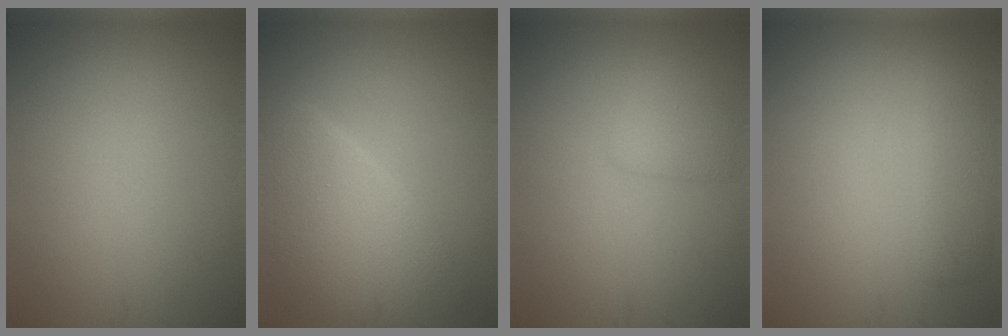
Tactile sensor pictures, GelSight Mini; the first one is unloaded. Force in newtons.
{"total": 6.3, "press": 6.3, "slide": 0.3}
{"total": 1.8, "press": 1.8, "slide": 0.1}
{"total": 2.5, "press": 2.5, "slide": 0.2}